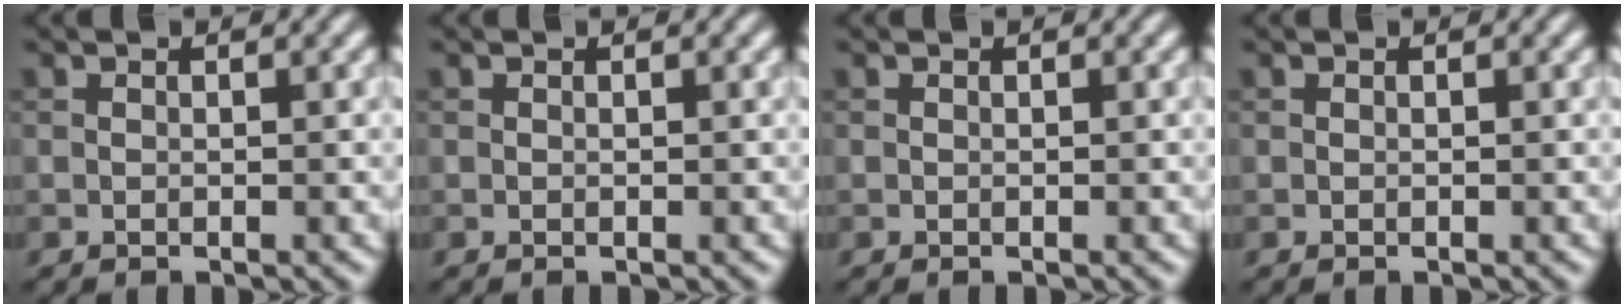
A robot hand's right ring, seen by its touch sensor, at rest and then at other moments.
{"total": 0.0}
{"total": 0.0}
{"total": 0.0}